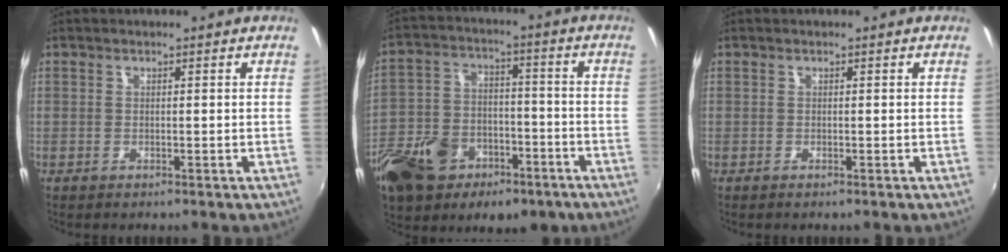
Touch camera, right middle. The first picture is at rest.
{"total": 23.1, "force": [-12.0, 14.9, 13.0], "torque": [-0.314, -0.013, -0.192]}
{"total": 0.0}